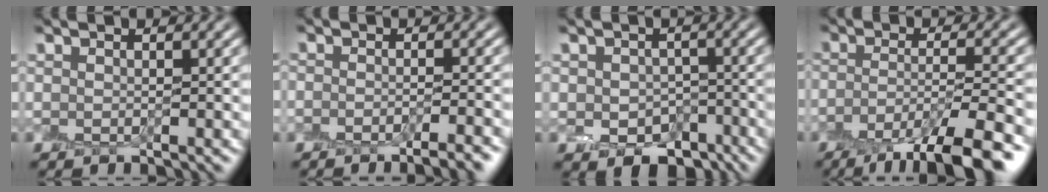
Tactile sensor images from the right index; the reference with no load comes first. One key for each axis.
{"total": 3.6, "fx": -2.7, "fy": 0.9, "fz": 2.2, "tx": -0.004, "ty": 0.010, "tz": -0.037}
{"total": 4.9, "fx": -2.2, "fy": 3.3, "fz": 2.9, "tx": -0.047, "ty": -0.012, "tz": -0.028}
{"total": 8.7, "fx": -5.9, "fy": 2.0, "fz": 6.1, "tx": -0.077, "ty": -0.002, "tz": -0.099}